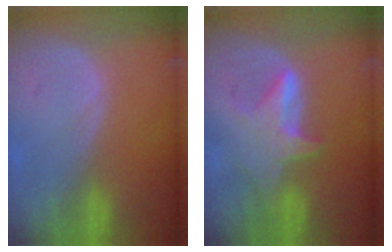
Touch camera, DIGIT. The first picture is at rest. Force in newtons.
{"total": 6.0, "press": 5.9, "slide": 0.6}